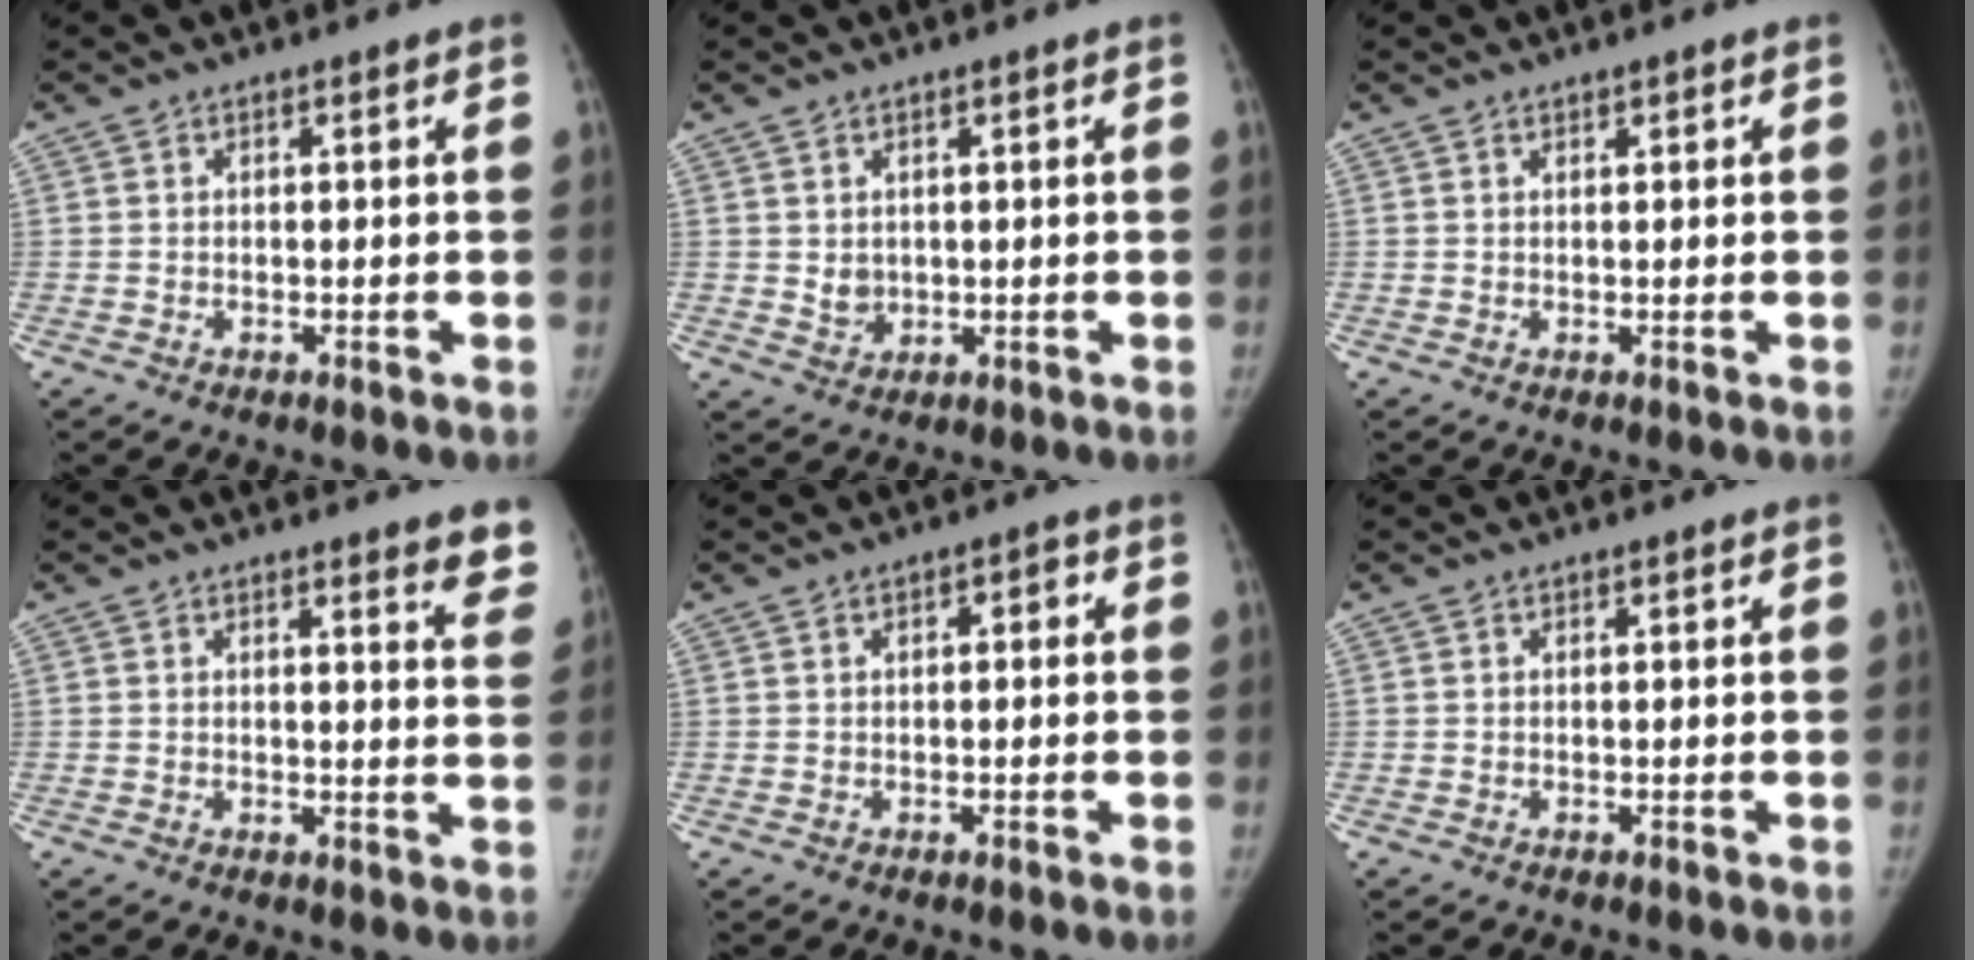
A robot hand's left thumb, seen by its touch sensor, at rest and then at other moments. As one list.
[{"total": 2.6, "force": [0.5, 2.3, 1.2], "torque": [-0.009, -0.006, 0.017]}, {"total": 0.7, "force": [0.5, 0.3, 0.4], "torque": [-0.002, 0.000, 0.008]}, {"total": 7.1, "force": [5.8, 1.4, 3.8], "torque": [-0.018, -0.031, 0.049]}, {"total": 2.1, "force": [0.4, 1.2, 1.7], "torque": [-0.013, 0.007, 0.001]}, {"total": 0.0}]